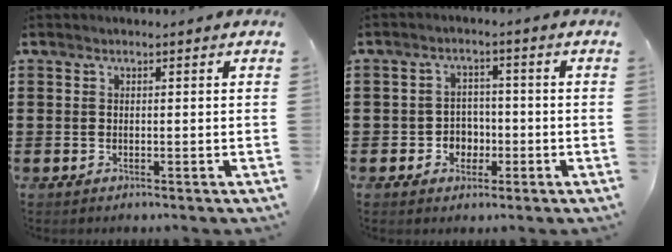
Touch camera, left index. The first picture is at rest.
{"total": 3.4, "force": [-1.3, 2.9, 1.2], "torque": [-0.031, 0.005, -0.030]}